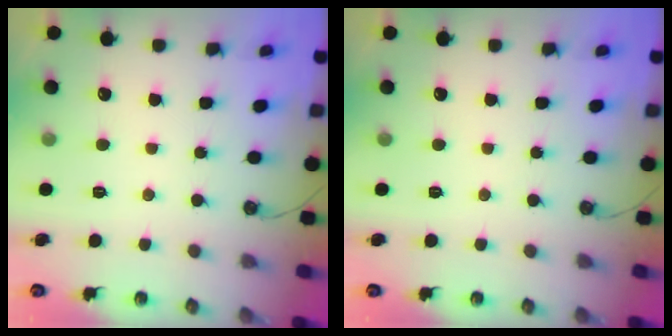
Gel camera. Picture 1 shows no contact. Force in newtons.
{"total": 0.0}